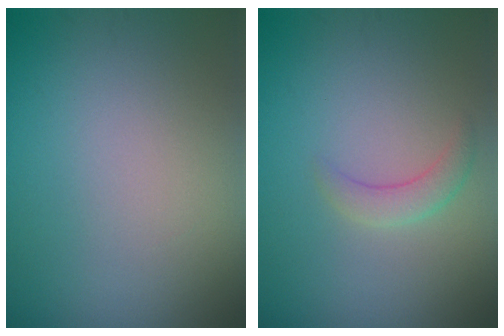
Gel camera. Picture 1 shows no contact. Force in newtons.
{"total": 1.8, "press": 1.8, "slide": 0.2}